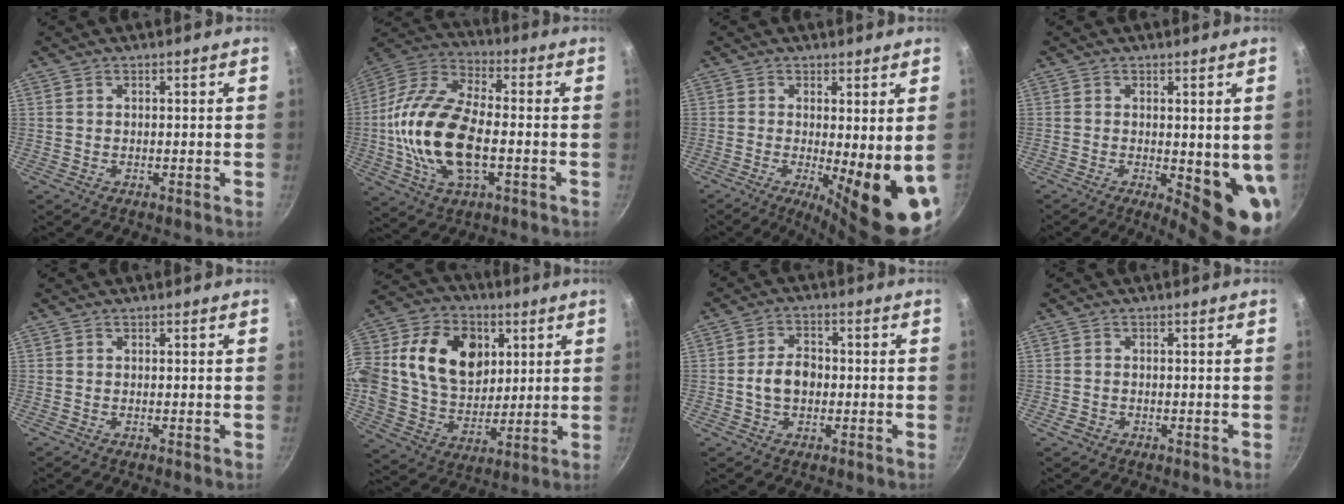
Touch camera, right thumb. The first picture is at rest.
{"total": 20.3, "force": [-2.8, 10.3, 17.2], "torque": [-0.333, 0.030, -0.065]}
{"total": 12.4, "force": [-1.8, 2.9, 12.0], "torque": [-0.140, -0.023, -0.018]}
{"total": 10.2, "force": [-1.2, 3.5, 9.5], "torque": [-0.097, -0.017, -0.008]}
{"total": 0.0}
{"total": 27.9, "force": [6.9, 20.6, 17.5], "torque": [-0.342, 0.021, 0.123]}
{"total": 5.9, "force": [-0.7, 4.2, 4.0], "torque": [-0.053, 0.017, -0.016]}
{"total": 1.7, "force": [-0.9, 1.3, 0.6], "torque": [-0.012, 0.009, -0.014]}